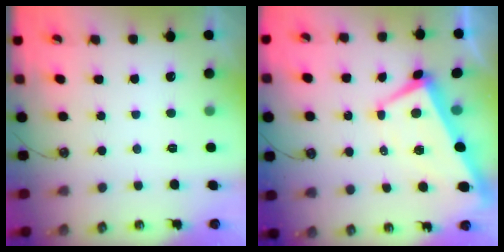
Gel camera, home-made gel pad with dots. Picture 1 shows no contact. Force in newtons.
{"total": 2.1, "press": 1.9, "slide": 0.9}